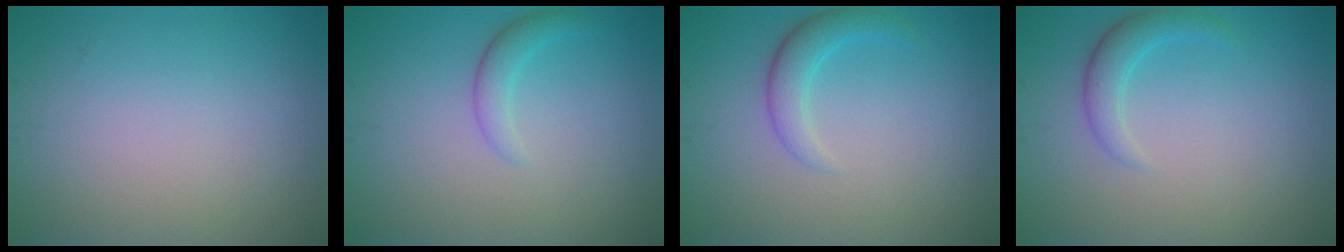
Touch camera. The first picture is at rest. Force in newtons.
{"total": 1.7, "press": 1.7, "slide": 0.1}
{"total": 2.5, "press": 2.5, "slide": 0.1}
{"total": 2.2, "press": 2.2, "slide": 0.2}